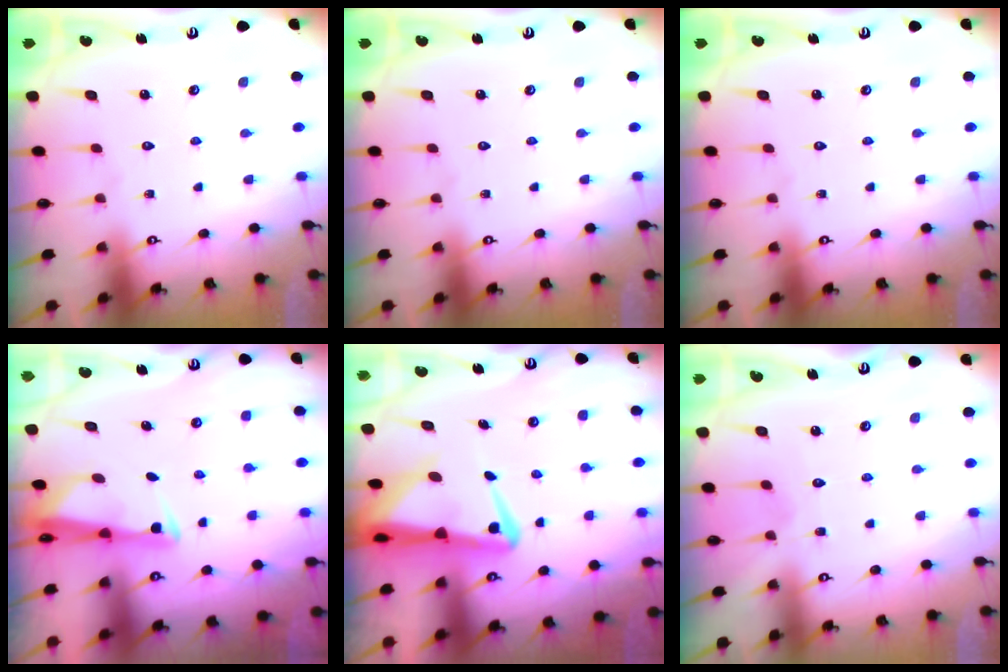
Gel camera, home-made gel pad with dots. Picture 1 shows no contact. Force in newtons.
{"total": 0.0}
{"total": 0.0}
{"total": 2.9, "press": 2.8, "slide": 0.8}
{"total": 5.7, "press": 5.7, "slide": 0.8}
{"total": 2.8, "press": 2.8, "slide": 0.3}